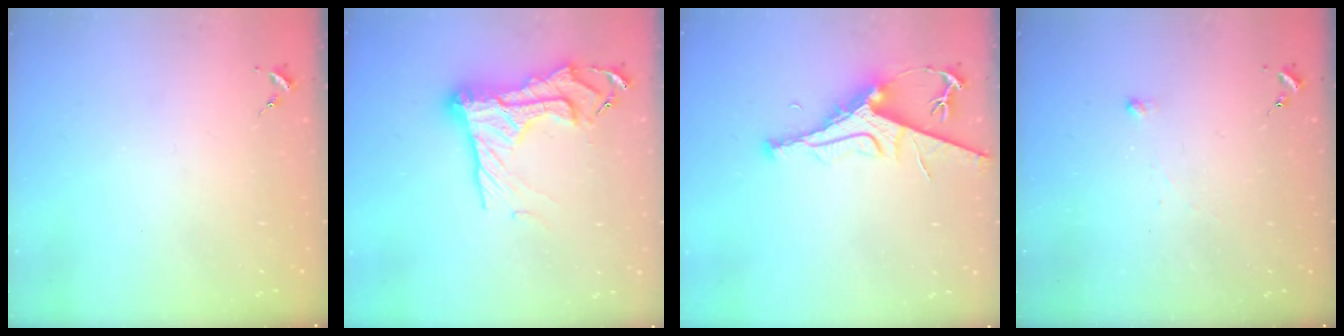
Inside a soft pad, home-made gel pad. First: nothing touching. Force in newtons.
{"total": 21.4, "press": 21.3, "slide": 1.9}
{"total": 9.8, "press": 9.7, "slide": 1.3}
{"total": 2.5, "press": 2.5, "slide": 0.5}